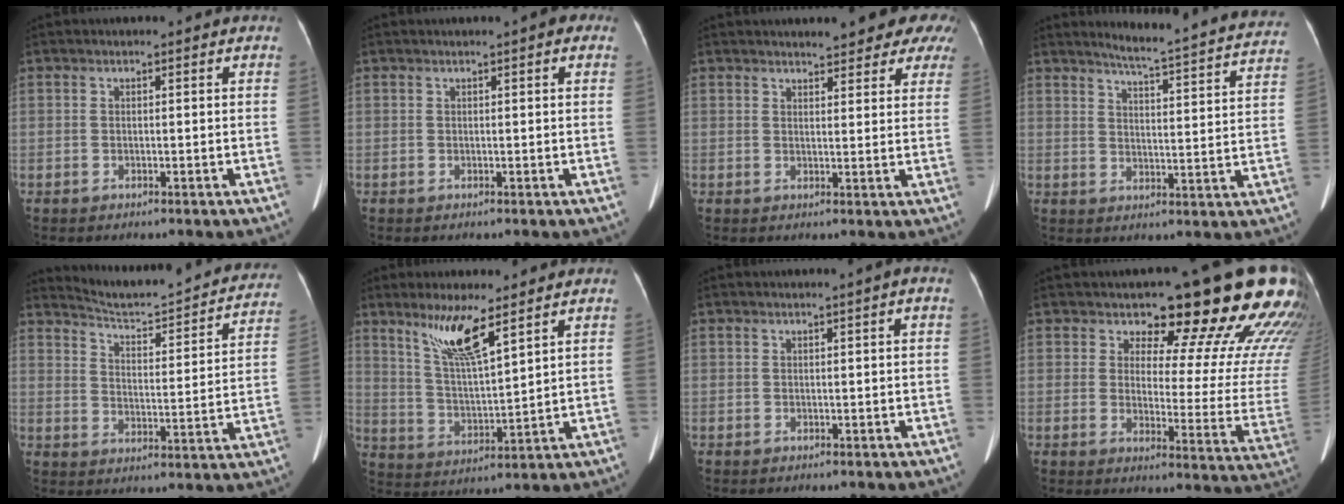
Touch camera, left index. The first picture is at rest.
{"total": 1.7, "force": [0.8, 0.4, 1.4], "torque": [-0.017, 0.006, 0.006]}
{"total": 9.8, "force": [8.0, 2.9, 4.9], "torque": [-0.038, 0.004, 0.078]}
{"total": 20.9, "force": [19.7, 0.6, 6.9], "torque": [-0.094, -0.066, 0.227]}
{"total": 21.7, "force": [20.4, 2.5, 6.8], "torque": [-0.093, -0.046, 0.256]}
{"total": 8.7, "force": [5.8, 0.6, 6.4], "torque": [-0.130, -0.006, 0.115]}
{"total": 0.8, "force": [0.2, -0.1, 0.8], "torque": [-0.011, 0.003, 0.003]}
{"total": 20.7, "force": [16.2, 5.0, 11.9], "torque": [-0.133, -0.072, 0.177]}